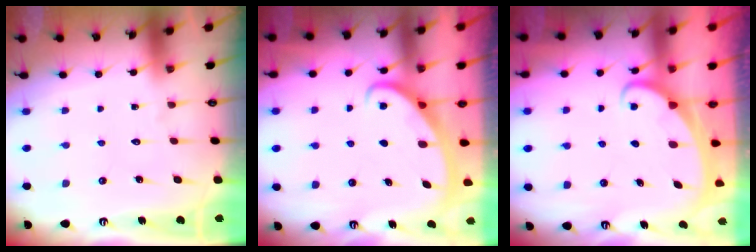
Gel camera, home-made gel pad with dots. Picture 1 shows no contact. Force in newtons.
{"total": 2.7, "press": 2.7, "slide": 0.4}
{"total": 1.9, "press": 1.9, "slide": 0.1}